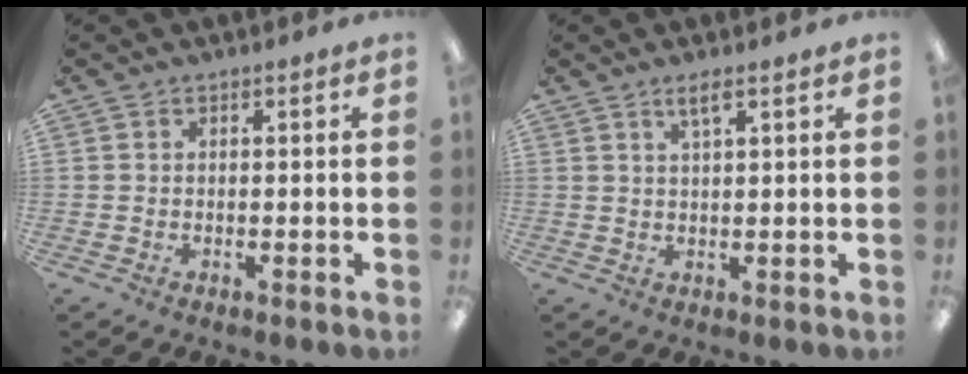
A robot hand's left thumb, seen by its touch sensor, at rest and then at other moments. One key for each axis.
{"total": 3.2, "fx": 2.2, "fy": 0.3, "fz": 2.3, "tx": -0.051, "ty": 0.000, "tz": 0.037}